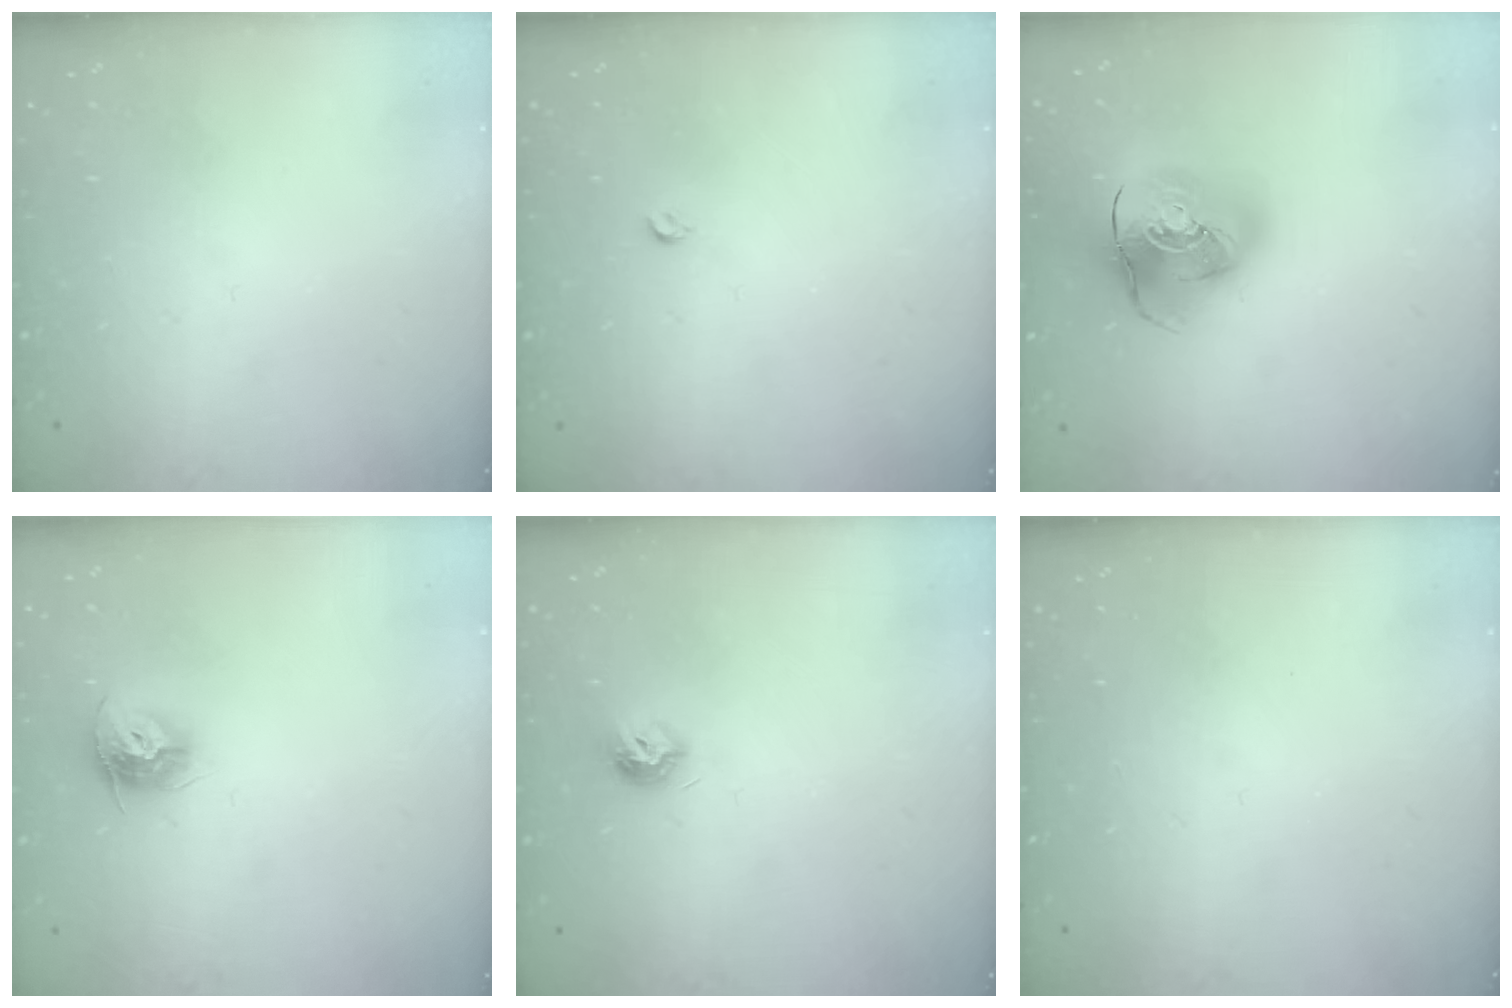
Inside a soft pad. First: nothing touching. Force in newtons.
{"total": 2.8, "press": 2.8, "slide": 0.5}
{"total": 15.3, "press": 15.2, "slide": 2.2}
{"total": 9.9, "press": 9.9, "slide": 0.5}
{"total": 6.5, "press": 6.5, "slide": 0.3}
{"total": 0.0}